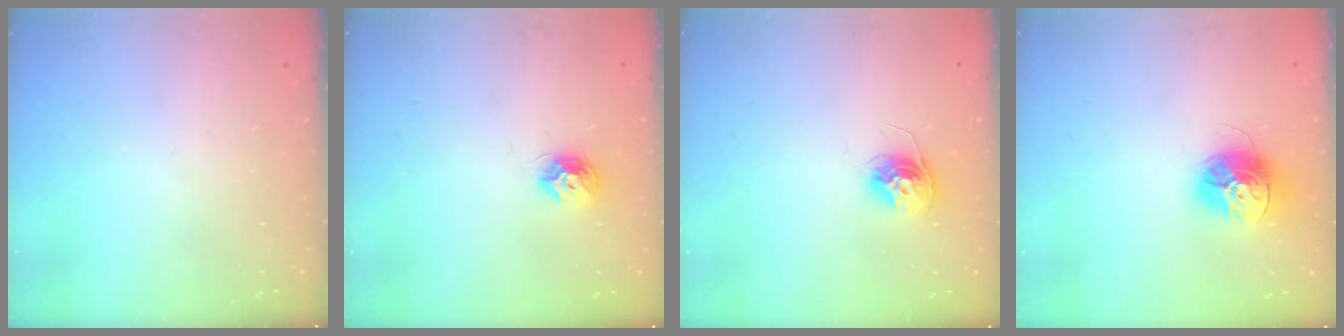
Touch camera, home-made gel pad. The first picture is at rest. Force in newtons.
{"total": 8.0, "press": 8.0, "slide": 0.5}
{"total": 10.5, "press": 10.5, "slide": 0.5}
{"total": 13.7, "press": 13.7, "slide": 1.0}